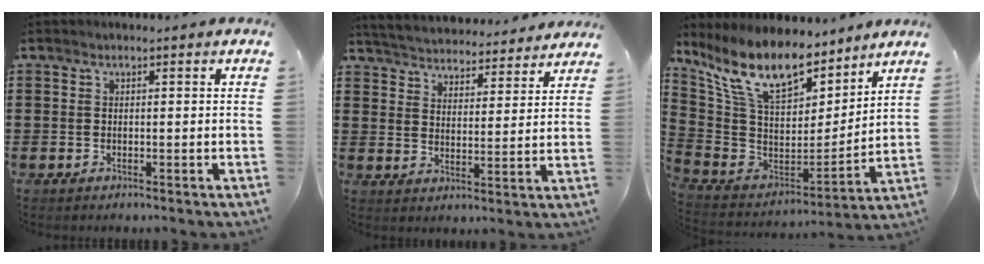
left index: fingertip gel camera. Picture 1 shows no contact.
{"total": 4.5, "force": [4.5, -0.2, -0.1], "torque": [-0.024, -0.037, 0.075]}
{"total": 13.8, "force": [9.9, 5.3, 8.0], "torque": [-0.201, -0.054, 0.180]}